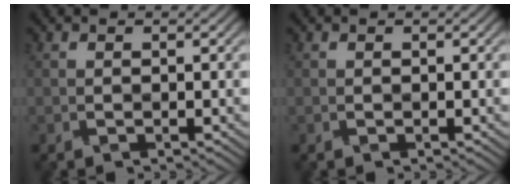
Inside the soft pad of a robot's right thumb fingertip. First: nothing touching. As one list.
[{"total": 0.0}]